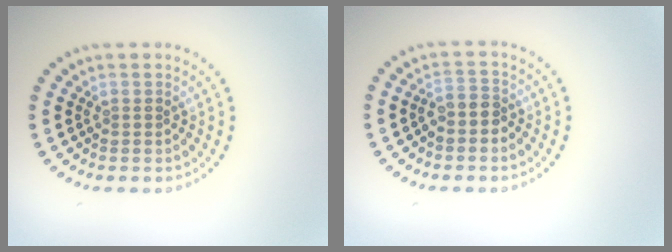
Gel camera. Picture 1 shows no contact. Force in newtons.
{"total": 1.7, "press": 1.4, "slide": 0.9}